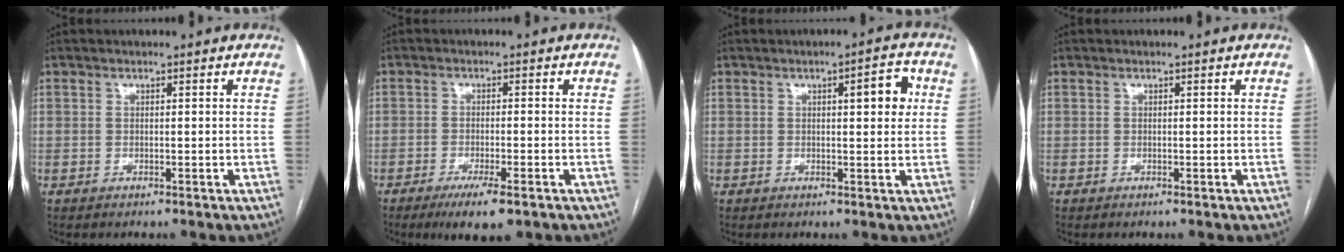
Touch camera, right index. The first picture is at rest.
{"total": 5.8, "force": [-3.6, 1.0, 4.4], "torque": [-0.074, -0.012, -0.055]}
{"total": 4.6, "force": [1.2, 1.1, 4.3], "torque": [-0.057, 0.009, 0.013]}
{"total": 0.0}